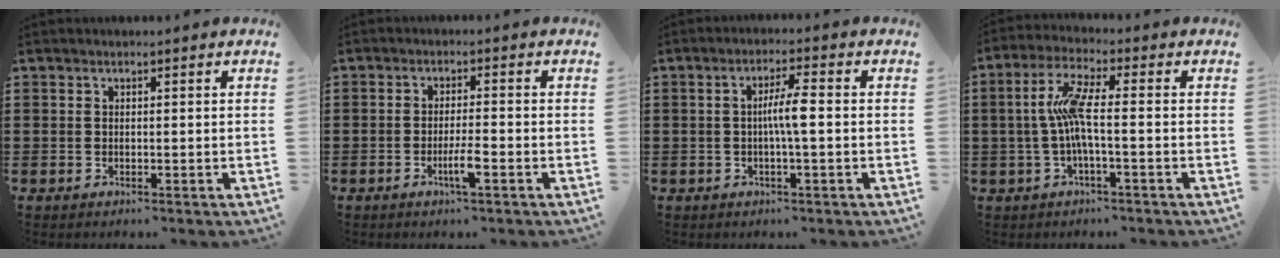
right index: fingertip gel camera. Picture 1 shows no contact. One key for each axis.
{"total": 3.6, "fx": -1.8, "fy": 0.3, "fz": 3.2, "tx": -0.061, "ty": -0.006, "tz": -0.033}
{"total": 4.3, "fx": -0.4, "fy": 0.0, "fz": 4.2, "tx": -0.075, "ty": -0.003, "tz": -0.010}
{"total": 7.1, "fx": -0.8, "fy": 0.9, "fz": 7.0, "tx": -0.157, "ty": -0.010, "tz": -0.026}